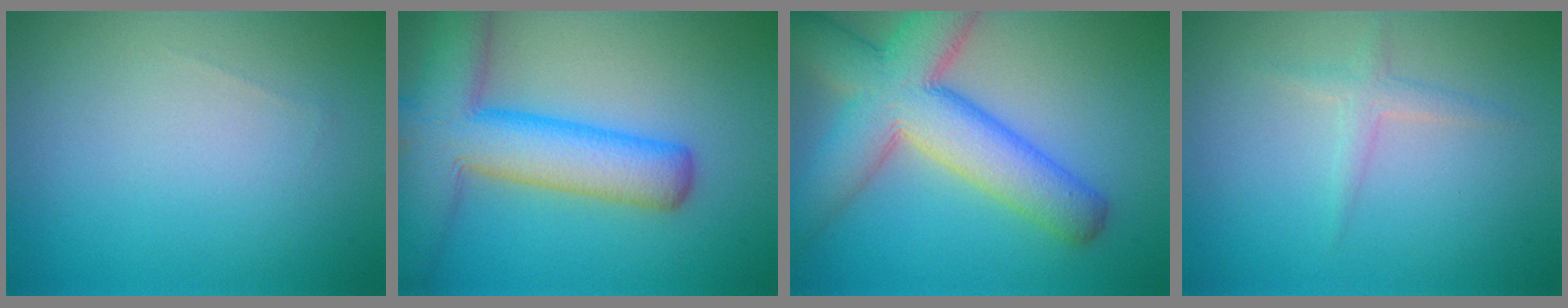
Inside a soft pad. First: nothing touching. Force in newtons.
{"total": 9.4, "press": 9.4, "slide": 0.5}
{"total": 9.9, "press": 9.9, "slide": 0.4}
{"total": 1.3, "press": 1.3, "slide": 0.0}